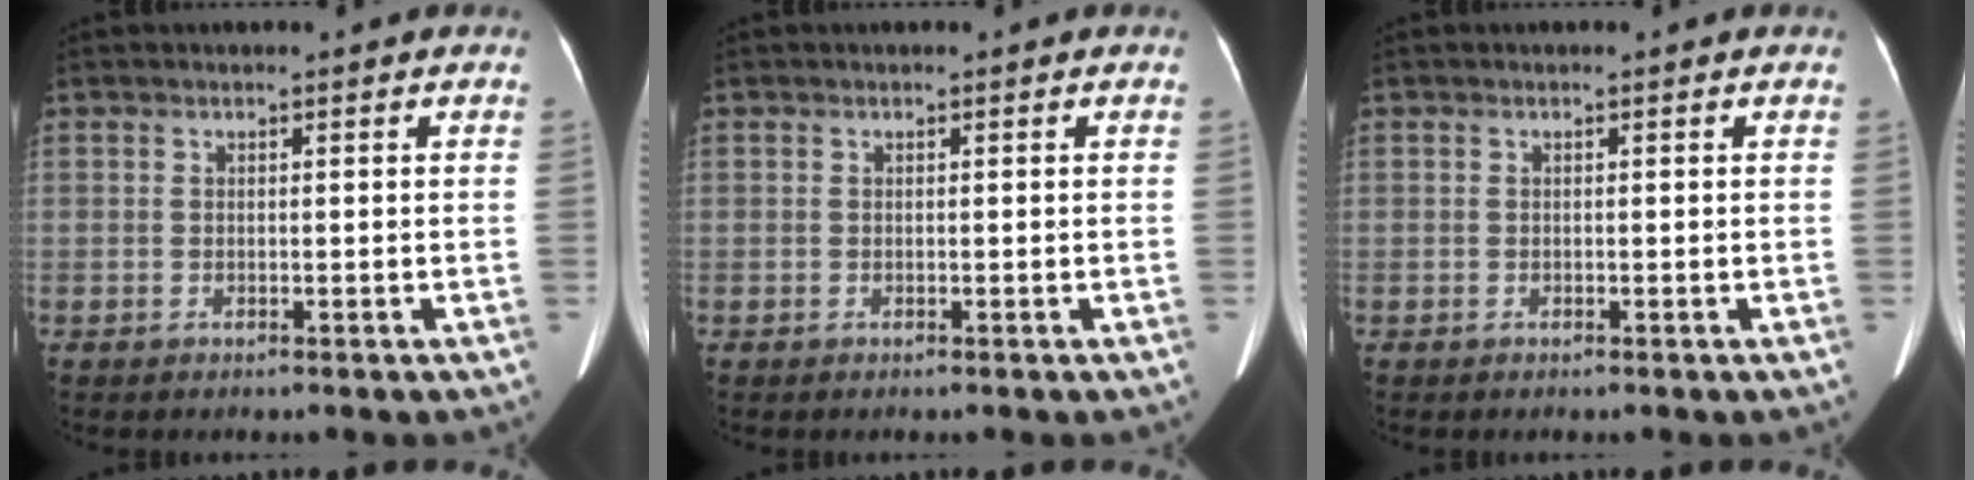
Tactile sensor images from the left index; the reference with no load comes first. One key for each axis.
{"total": 0.0}
{"total": 0.0}